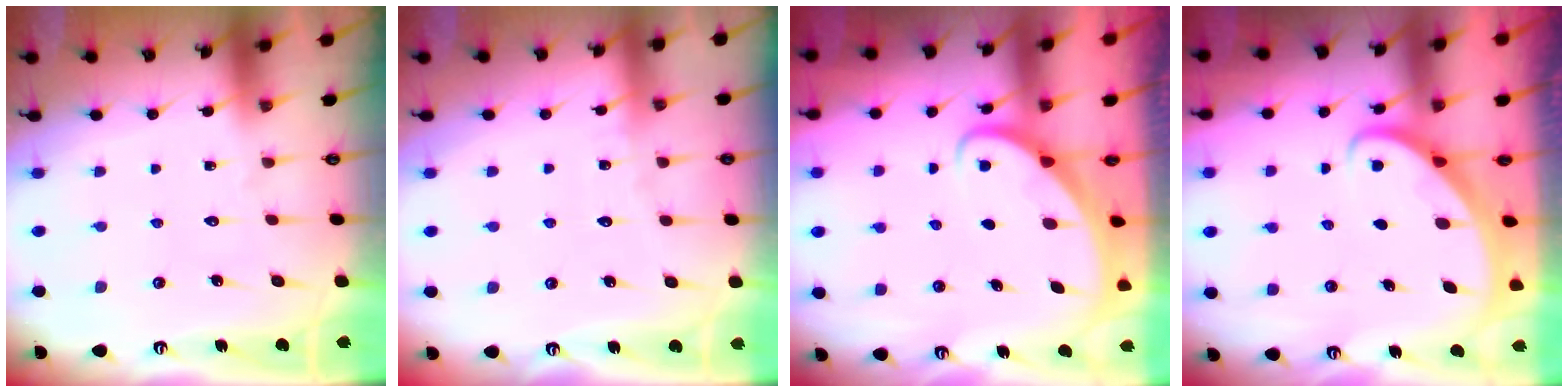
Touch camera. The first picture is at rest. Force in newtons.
{"total": 2.5, "press": 2.5, "slide": 0.3}
{"total": 2.4, "press": 2.4, "slide": 0.2}
{"total": 2.6, "press": 2.6, "slide": 0.3}